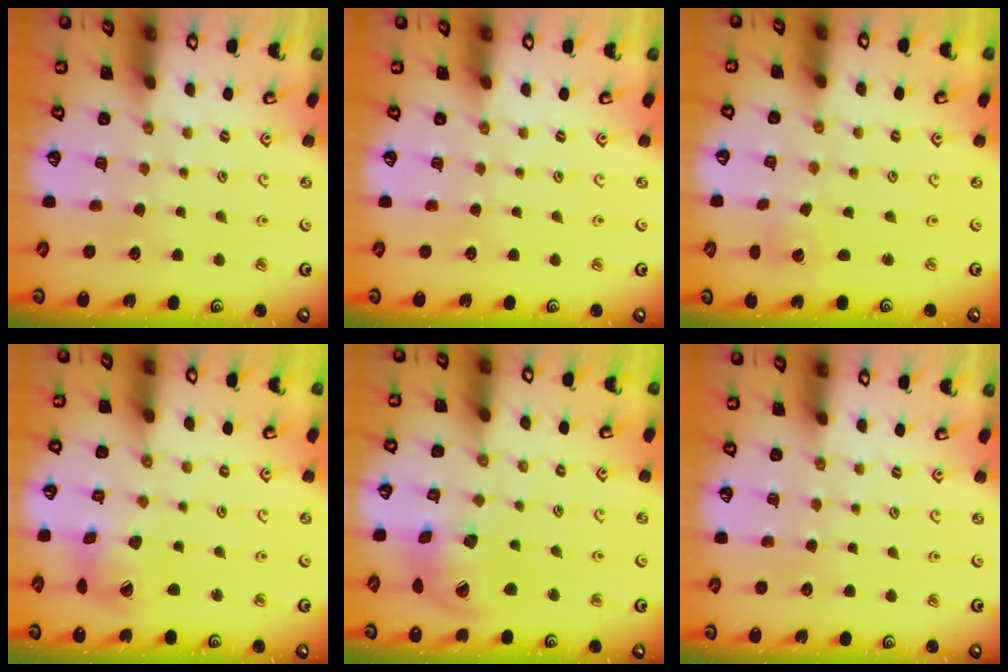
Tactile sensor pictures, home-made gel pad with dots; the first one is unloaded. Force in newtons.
{"total": 0.0}
{"total": 1.5, "press": 1.5, "slide": 0.2}
{"total": 9.1, "press": 9.1, "slide": 1.1}
{"total": 15.6, "press": 15.4, "slide": 2.3}
{"total": 0.0}